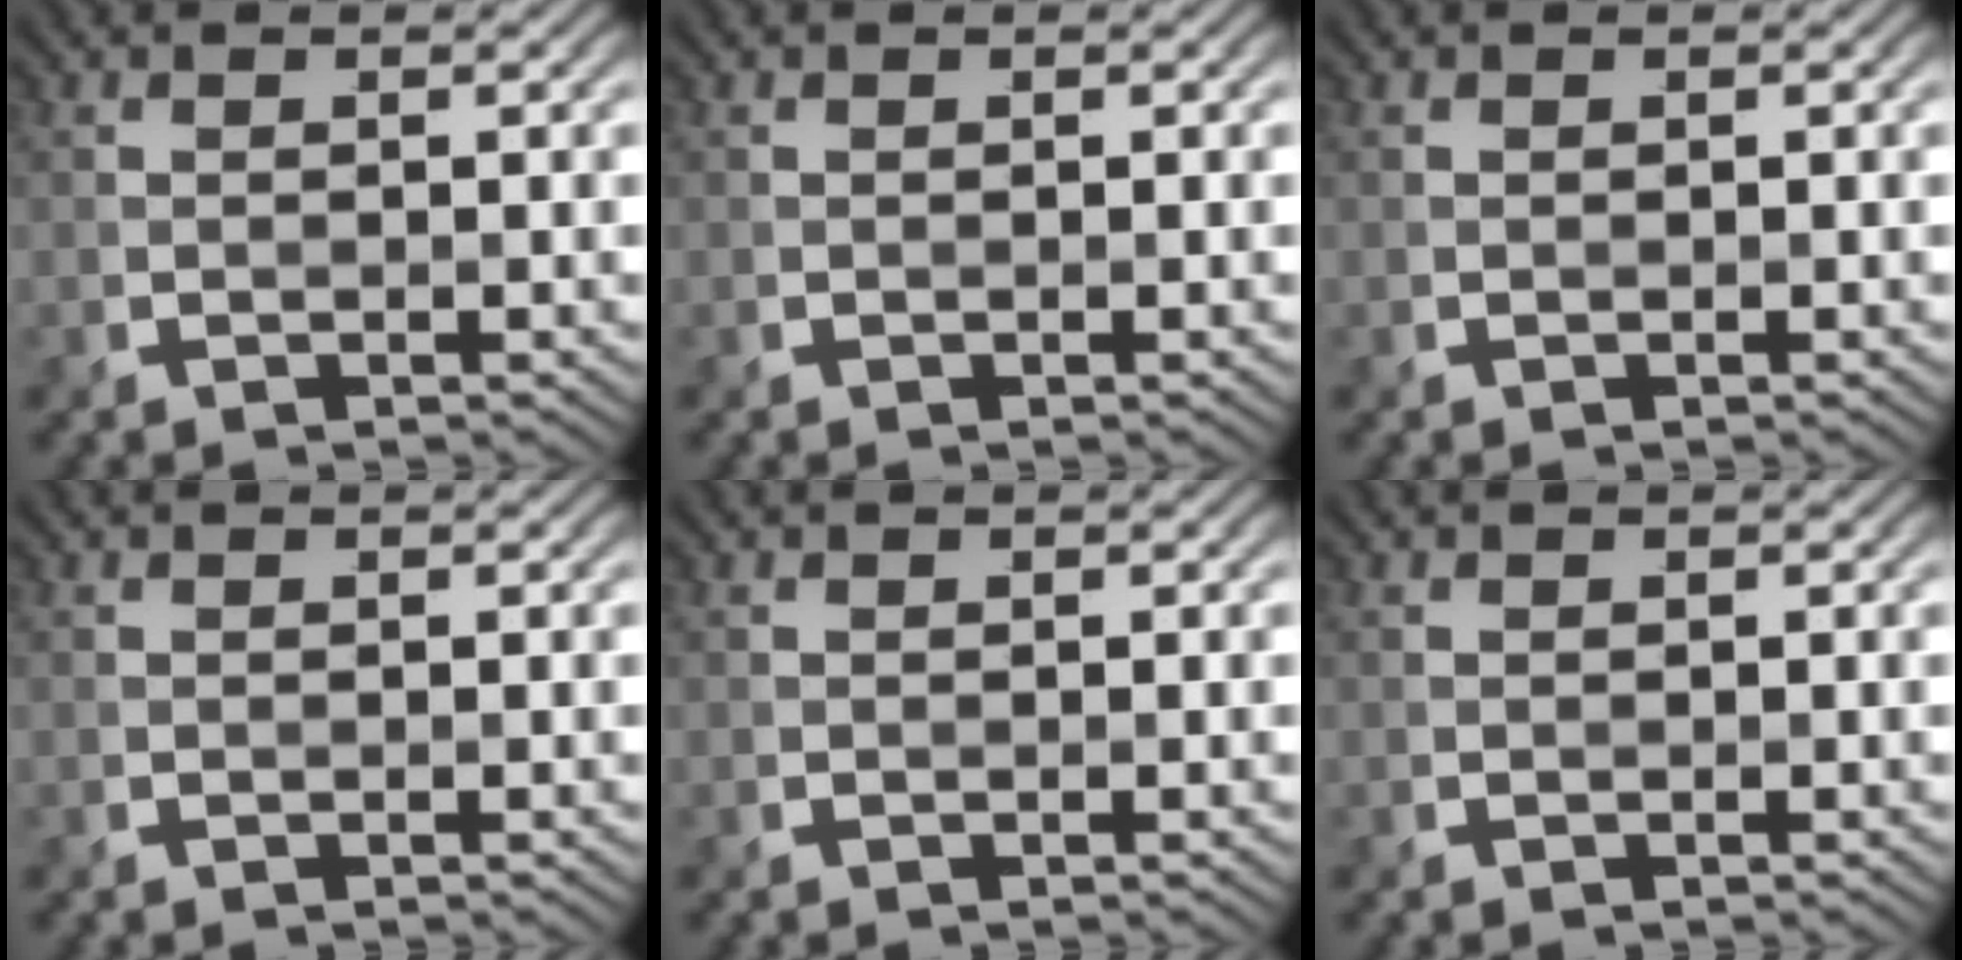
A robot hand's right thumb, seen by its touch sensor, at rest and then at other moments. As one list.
[{"total": 0.0}, {"total": 0.0}, {"total": 0.0}, {"total": 0.0}, {"total": 0.0}]